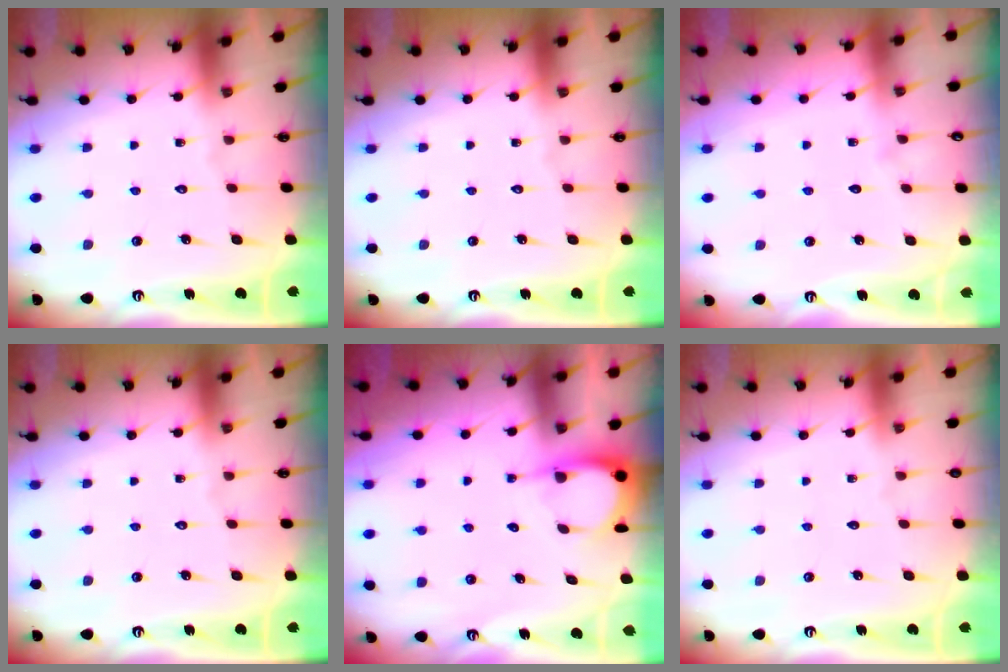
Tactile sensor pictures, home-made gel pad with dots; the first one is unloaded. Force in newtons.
{"total": 0.0}
{"total": 2.6, "press": 2.6, "slide": 0.3}
{"total": 0.0}
{"total": 4.3, "press": 4.2, "slide": 0.4}
{"total": 0.0}